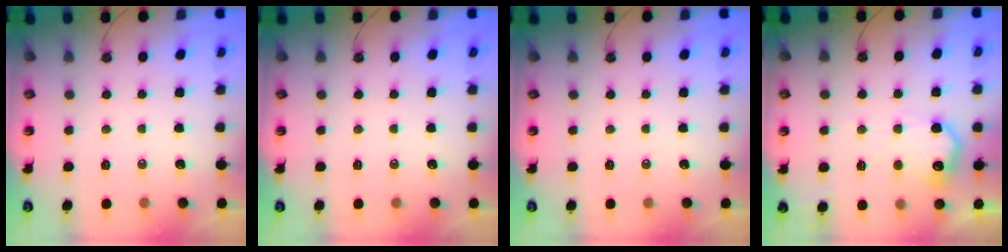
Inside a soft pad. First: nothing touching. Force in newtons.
{"total": 0.0}
{"total": 0.0}
{"total": 11.6, "press": 11.6, "slide": 0.4}